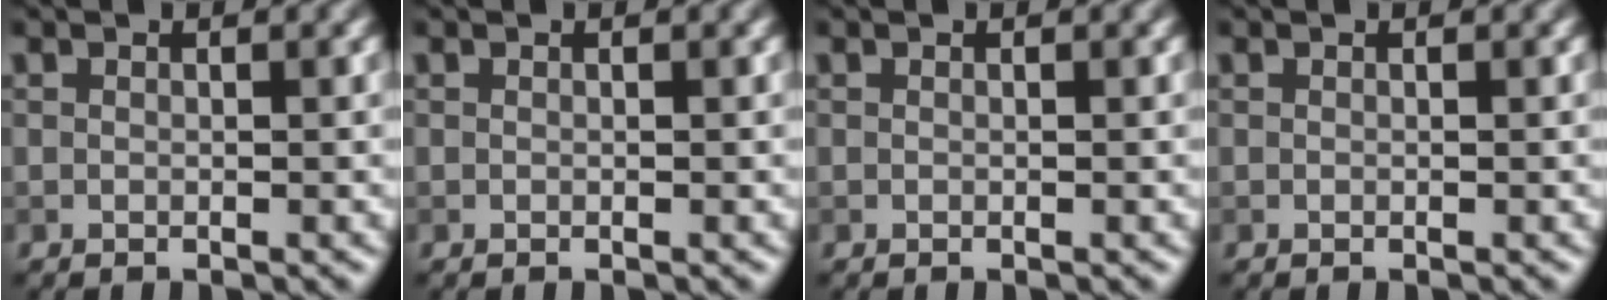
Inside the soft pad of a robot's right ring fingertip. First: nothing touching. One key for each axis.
{"total": 0.0}
{"total": 0.0}
{"total": 0.0}